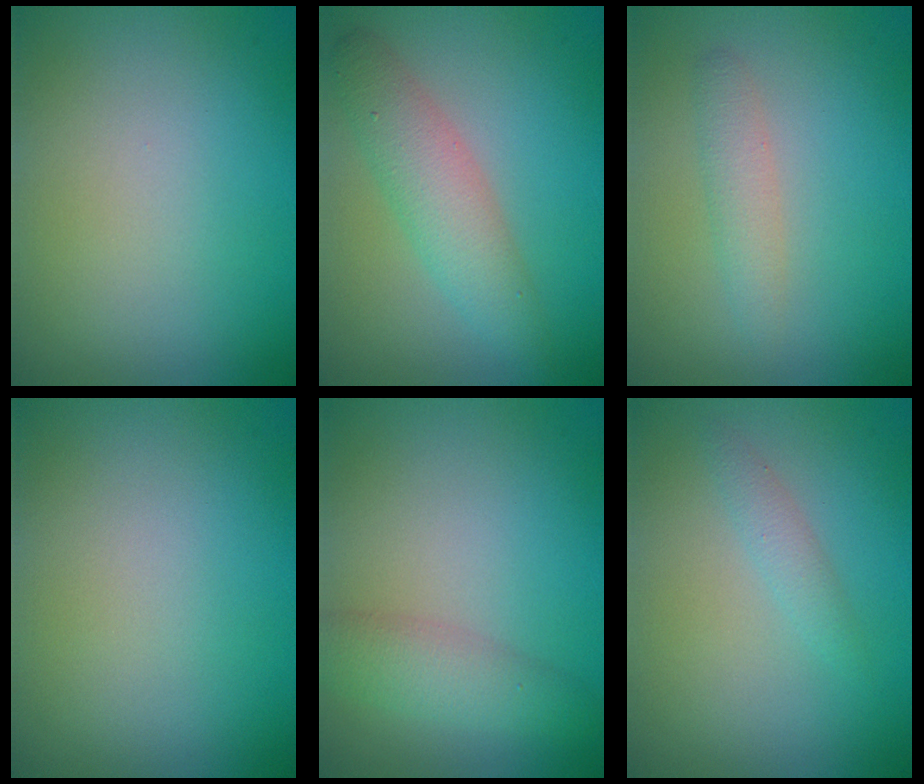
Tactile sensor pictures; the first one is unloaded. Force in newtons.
{"total": 4.1, "press": 4.1, "slide": 0.0}
{"total": 1.8, "press": 1.8, "slide": 0.0}
{"total": 0.0}
{"total": 2.9, "press": 2.9, "slide": 0.1}
{"total": 1.3, "press": 1.3, "slide": 0.0}